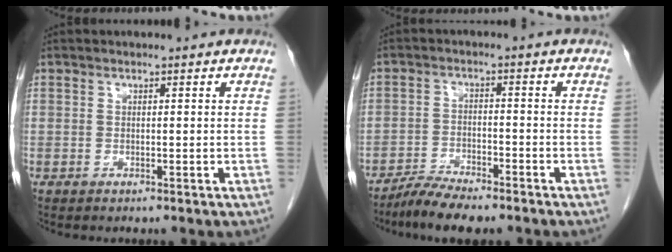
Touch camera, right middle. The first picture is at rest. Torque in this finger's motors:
{"motor_torque": [0.60, -0.47, 0.09, 0.03]}